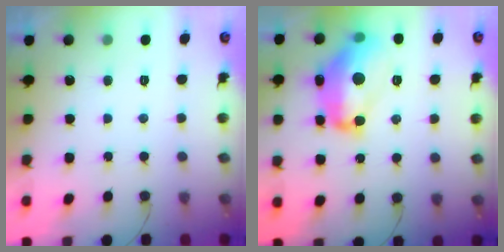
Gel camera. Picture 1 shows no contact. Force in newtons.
{"total": 16.9, "press": 16.9, "slide": 1.5}